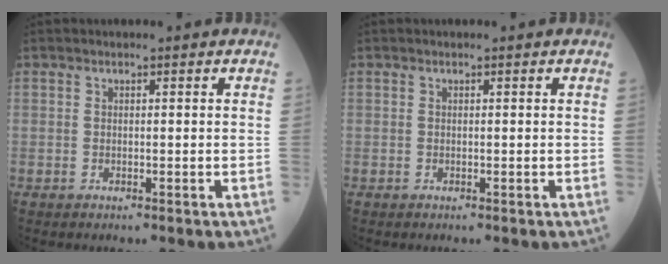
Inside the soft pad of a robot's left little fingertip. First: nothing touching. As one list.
[{"total": 0.0}]